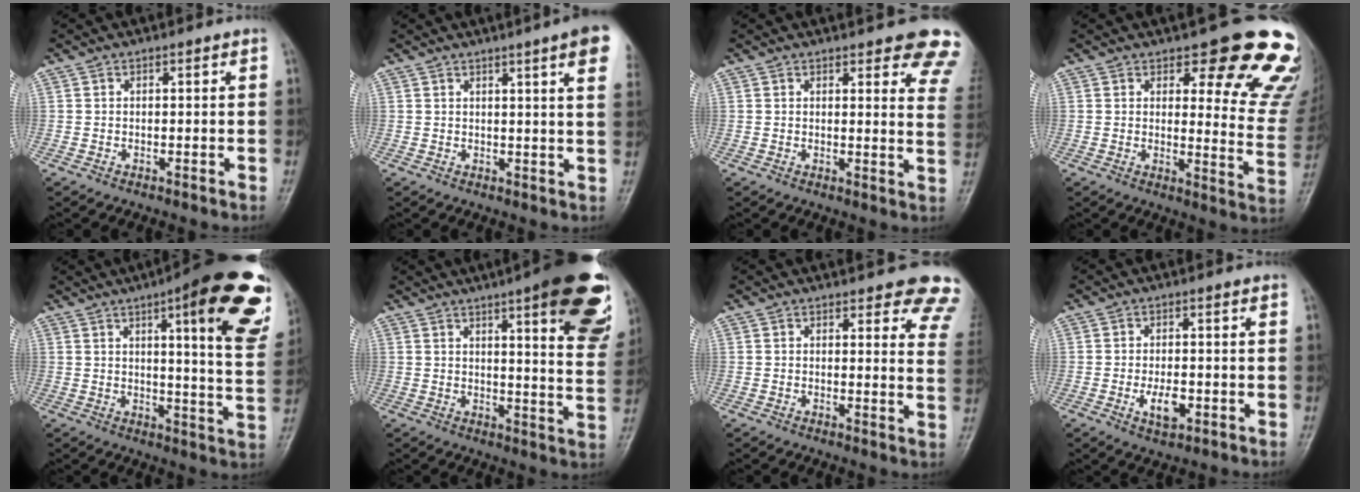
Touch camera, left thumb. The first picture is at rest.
{"total": 9.4, "force": [5.4, 0.5, 7.7], "torque": [-0.088, -0.011, 0.054]}
{"total": 12.8, "force": [10.0, 3.7, 7.1], "torque": [-0.040, -0.045, 0.091]}
{"total": 16.7, "force": [12.0, 5.6, 10.1], "torque": [-0.063, -0.084, 0.129]}
{"total": 22.2, "force": [10.4, 4.9, 18.9], "torque": [-0.219, -0.036, 0.125]}
{"total": 20.9, "force": [10.8, 4.5, 17.2], "torque": [-0.196, -0.040, 0.128]}
{"total": 11.3, "force": [9.2, 3.6, 5.4], "torque": [-0.010, -0.042, 0.079]}
{"total": 4.4, "force": [-1.3, 2.2, 3.6], "torque": [-0.061, -0.001, -0.019]}